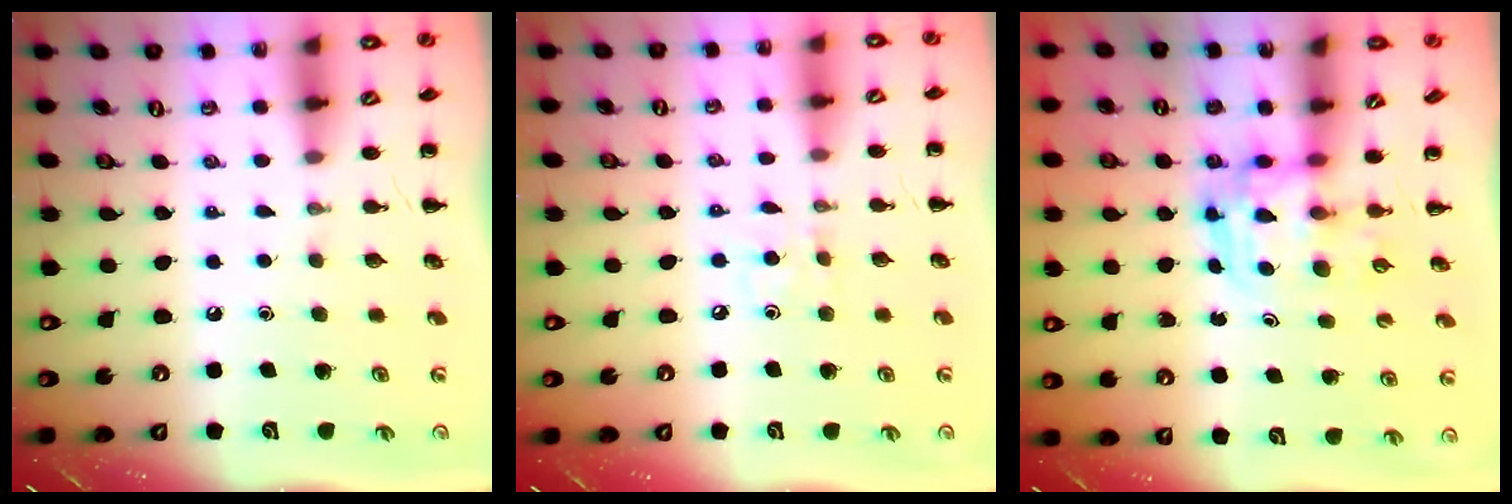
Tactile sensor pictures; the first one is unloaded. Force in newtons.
{"total": 4.5, "press": 4.3, "slide": 1.5}
{"total": 3.5, "press": 3.4, "slide": 0.6}